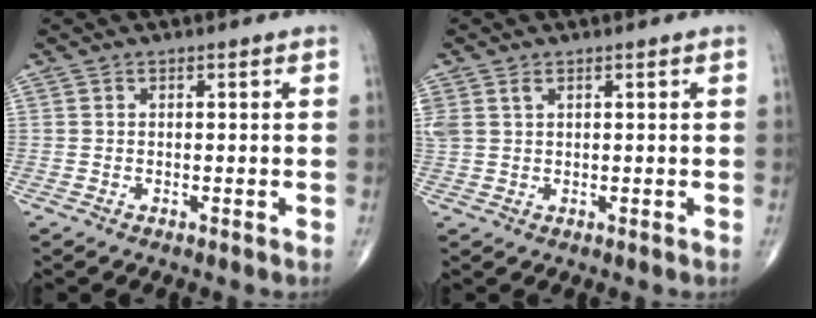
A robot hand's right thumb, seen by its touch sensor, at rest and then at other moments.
{"total": 3.0, "force": [1.4, 1.8, 1.9], "torque": [-0.056, 0.013, 0.039]}